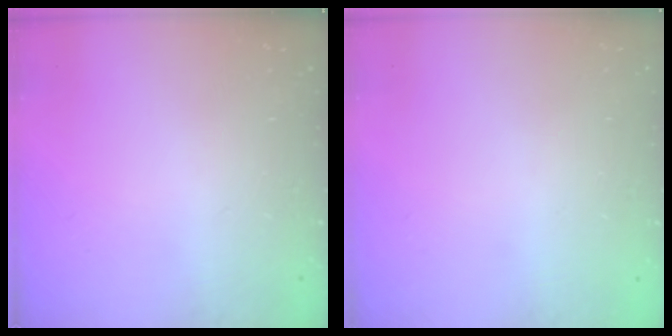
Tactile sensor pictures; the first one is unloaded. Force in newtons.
{"total": 0.0}